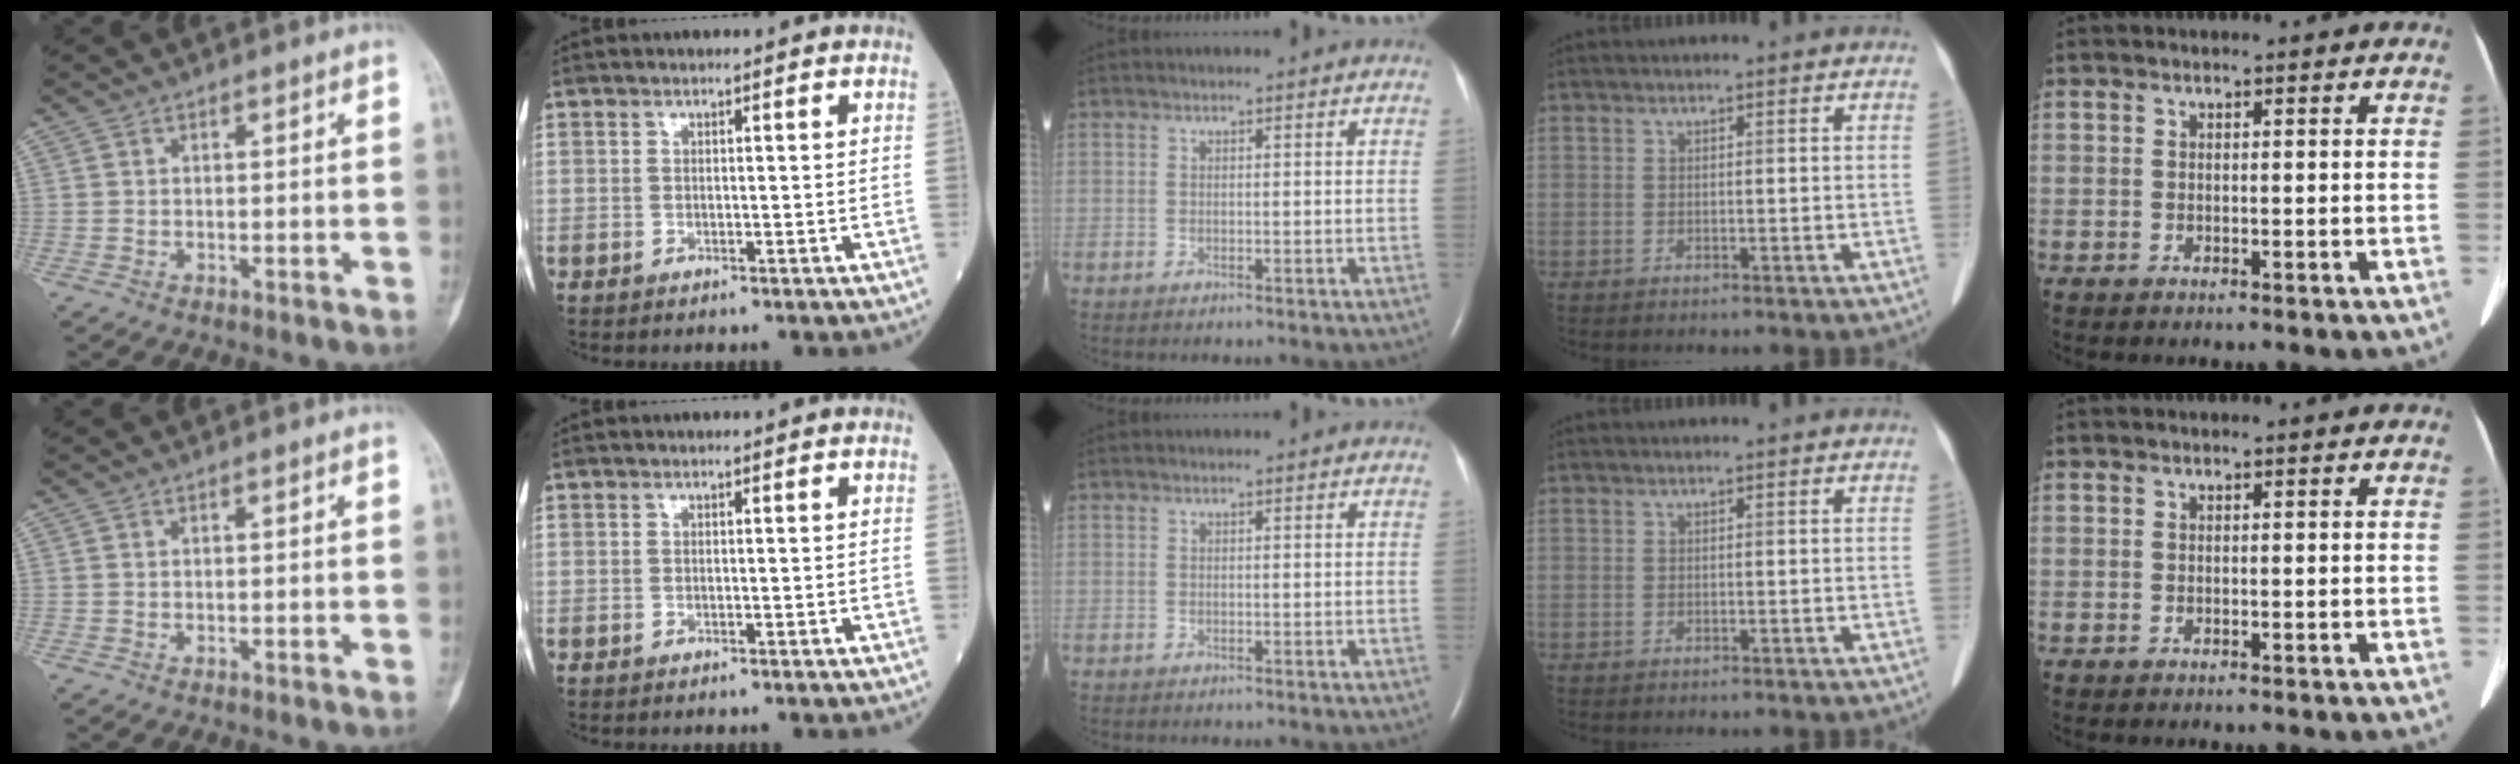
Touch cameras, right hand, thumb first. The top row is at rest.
{}